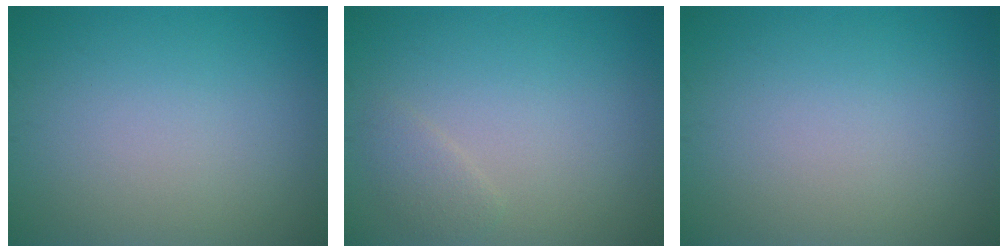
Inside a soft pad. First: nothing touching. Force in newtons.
{"total": 1.2, "press": 1.2, "slide": 0.1}
{"total": 0.0}